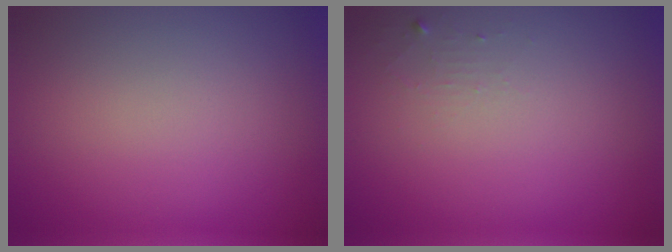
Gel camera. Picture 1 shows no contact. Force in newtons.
{"total": 1.0, "press": 1.0, "slide": 0.1}